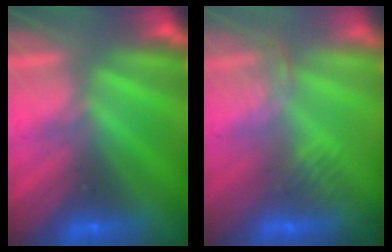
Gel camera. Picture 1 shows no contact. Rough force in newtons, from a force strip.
{"total": 2.9}